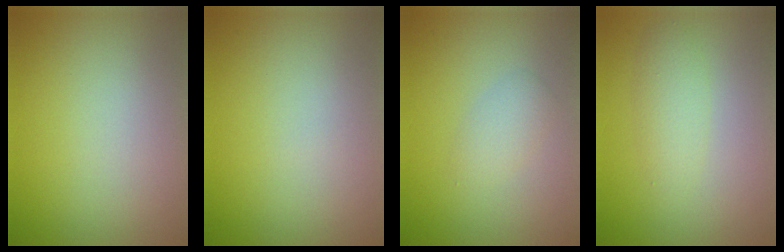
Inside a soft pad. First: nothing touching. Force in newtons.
{"total": 0.0}
{"total": 1.7, "press": 1.7, "slide": 0.1}
{"total": 2.0, "press": 2.0, "slide": 0.0}